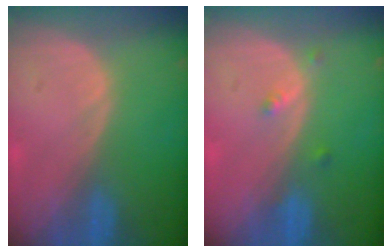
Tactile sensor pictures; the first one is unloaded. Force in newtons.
{"total": 1.9, "press": 1.5, "slide": 1.0}